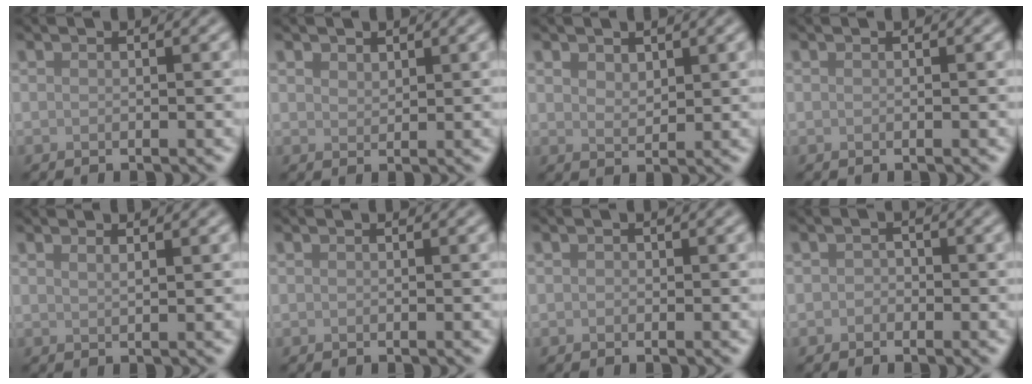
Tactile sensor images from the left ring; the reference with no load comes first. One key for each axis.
{"total": 1.2, "fx": 1.0, "fy": 0.6, "fz": 0.2, "tx": -0.007, "ty": -0.001, "tz": 0.020}
{"total": 1.7, "fx": 1.1, "fy": 0.9, "fz": 0.9, "tx": -0.018, "ty": -0.002, "tz": 0.024}
{"total": 0.0}
{"total": 1.0, "fx": 0.7, "fy": 0.3, "fz": 0.7, "tx": -0.003, "ty": 0.002, "tz": 0.010}
{"total": 0.0}
{"total": 0.0}
{"total": 0.8, "fx": -0.3, "fy": 0.7, "fz": 0.2, "tx": -0.001, "ty": -0.002, "tz": -0.008}